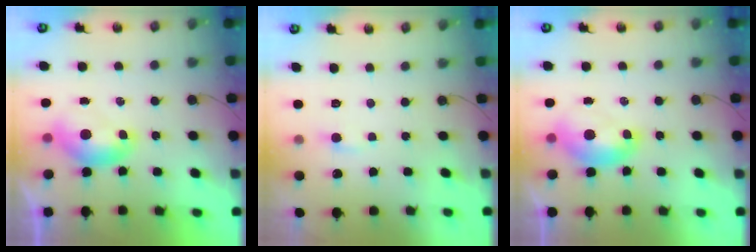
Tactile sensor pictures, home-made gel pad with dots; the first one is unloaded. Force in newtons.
{"total": 1.8, "press": 1.7, "slide": 0.5}
{"total": 1.5, "press": 1.4, "slide": 0.6}